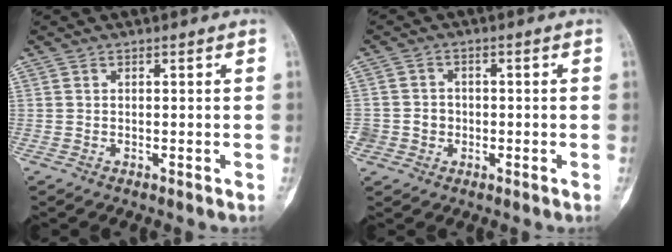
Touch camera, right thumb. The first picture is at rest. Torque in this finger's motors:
{"motor_torque": [0.89, 0.26, 0.45, -0.29, 0.11]}